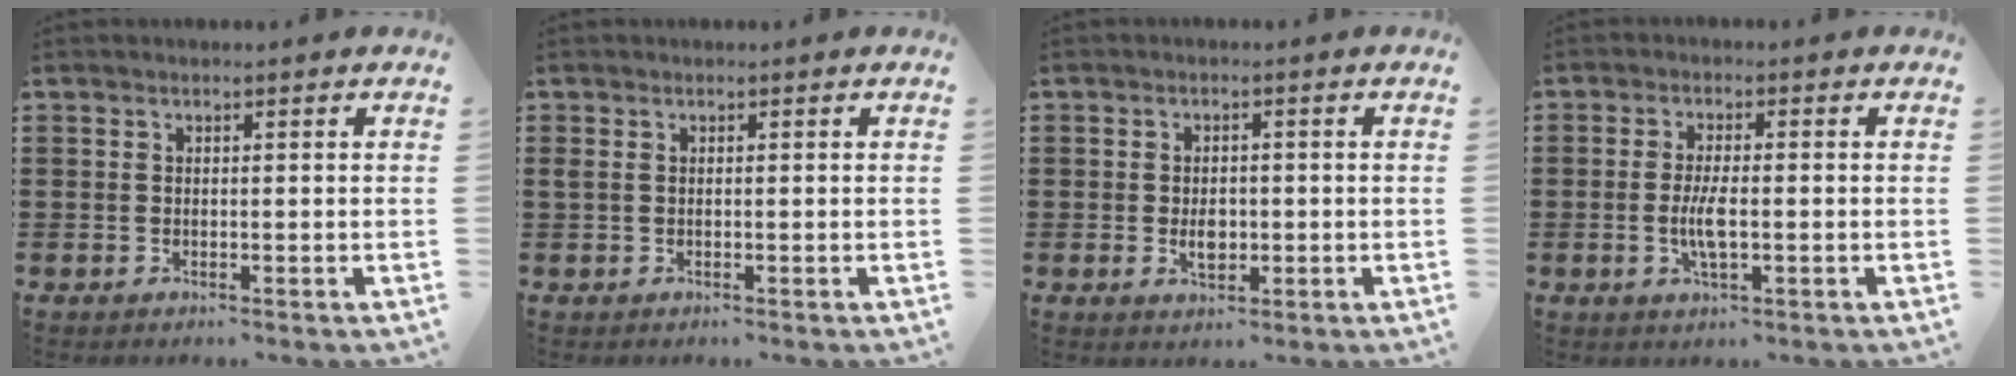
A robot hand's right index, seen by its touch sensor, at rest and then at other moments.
{"total": 0.7, "force": [0.2, 0.3, 0.6], "torque": [-0.013, 0.003, 0.003]}
{"total": 2.9, "force": [-0.4, 1.8, 2.2], "torque": [-0.036, 0.000, -0.010]}
{"total": 4.4, "force": [-0.8, 1.1, 4.2], "torque": [-0.095, -0.007, -0.022]}